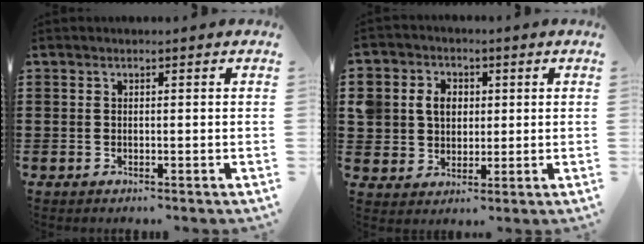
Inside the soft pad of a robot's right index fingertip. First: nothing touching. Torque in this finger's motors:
{"motor_torque": [0.67, -0.40, 0.23, 0.07]}